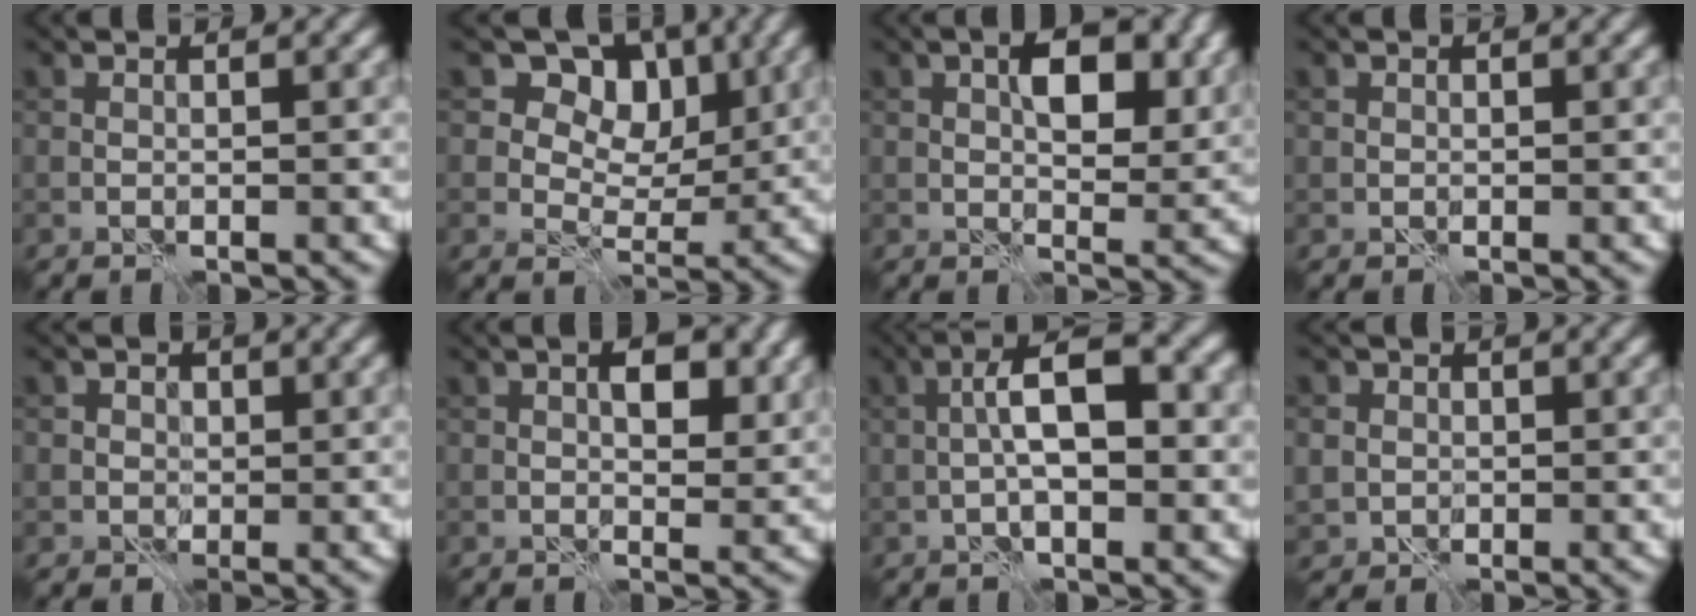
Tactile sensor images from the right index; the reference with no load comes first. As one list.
[{"total": 7.3, "force": [3.5, 5.4, 3.5], "torque": [-0.050, -0.010, 0.054]}, {"total": 5.6, "force": [1.6, 2.8, 4.6], "torque": [-0.063, -0.001, 0.024]}, {"total": 0.6, "force": [0.2, 0.6, 0.1], "torque": [0.001, 0.000, 0.005]}, {"total": 2.0, "force": [0.5, 1.9, 0.7], "torque": [0.003, 0.005, 0.000]}, {"total": 3.8, "force": [0.9, 2.1, 3.1], "torque": [-0.043, -0.003, 0.014]}, {"total": 6.9, "force": [0.1, 2.6, 6.3], "torque": [-0.109, 0.013, -0.006]}, {"total": 3.7, "force": [0.8, 3.4, 1.1], "torque": [-0.018, 0.009, 0.004]}]